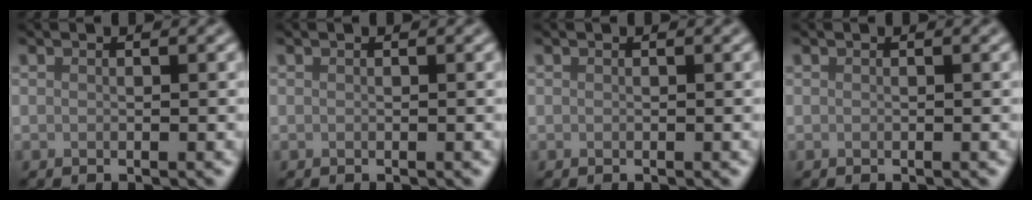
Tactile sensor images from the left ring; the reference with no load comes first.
{"total": 0.0}
{"total": 0.0}
{"total": 0.0}